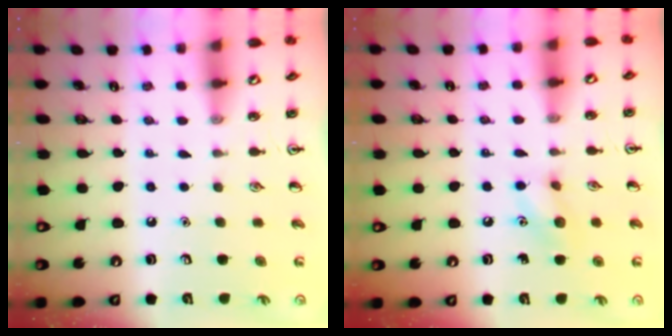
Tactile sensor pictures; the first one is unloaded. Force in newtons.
{"total": 7.5, "press": 7.4, "slide": 1.3}